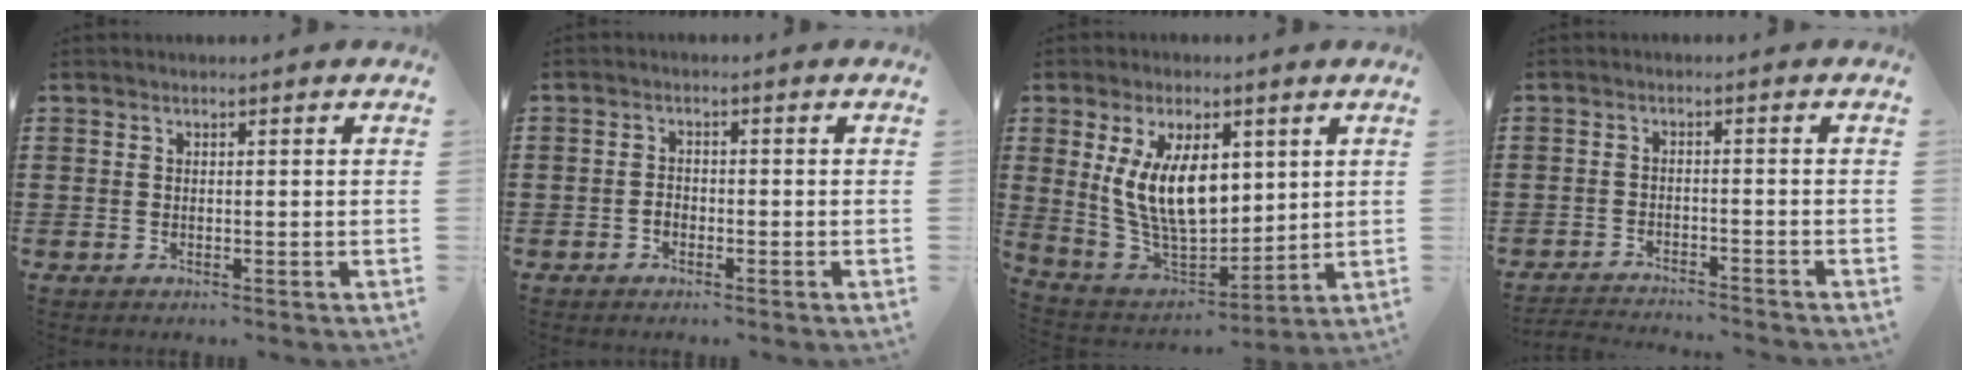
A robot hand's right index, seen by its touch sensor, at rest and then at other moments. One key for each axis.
{"total": 1.3, "fx": -0.8, "fy": 0.9, "fz": 0.5, "tx": -0.012, "ty": 0.001, "tz": -0.017}
{"total": 12.0, "fx": 3.0, "fy": 6.1, "fz": 9.9, "tx": -0.212, "ty": 0.001, "tz": 0.054}
{"total": 2.7, "fx": -2.7, "fy": 0.0, "fz": 0.0, "tx": -0.004, "ty": 0.000, "tz": -0.059}